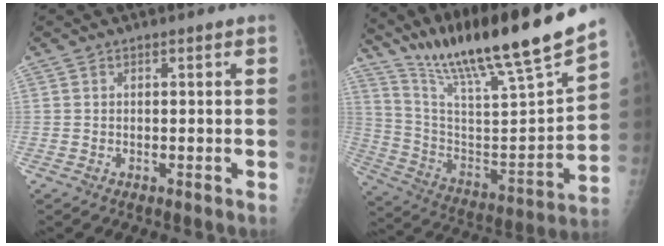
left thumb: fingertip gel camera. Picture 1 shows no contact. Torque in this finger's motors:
{"motor_torque": [1.61, -1.09, 1.42, -1.35, 0.11]}